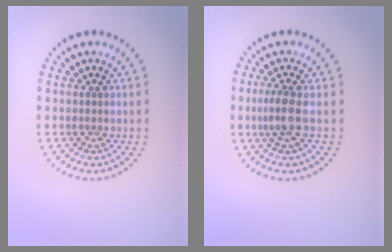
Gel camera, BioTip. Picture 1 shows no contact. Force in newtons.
{"total": 2.1, "press": 1.8, "slide": 1.1}